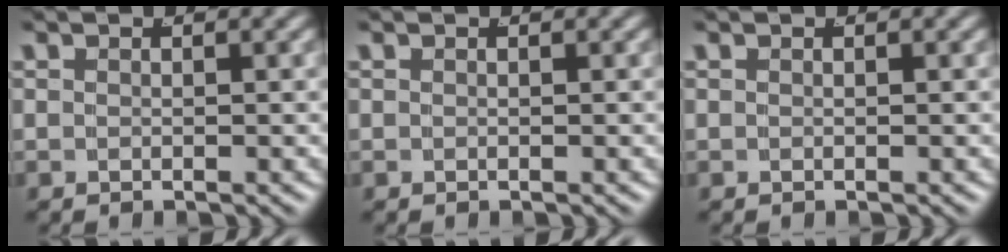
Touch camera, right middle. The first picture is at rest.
{"total": 0.0}
{"total": 0.0}